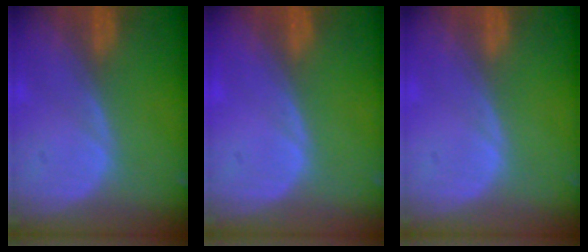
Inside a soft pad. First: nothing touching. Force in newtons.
{"total": 0.0}
{"total": 0.0}